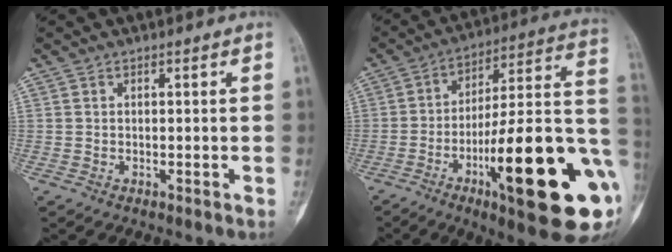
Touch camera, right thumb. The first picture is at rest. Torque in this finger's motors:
{"motor_torque": [2.95, 2.07, 1.71, -1.06, 0.63]}